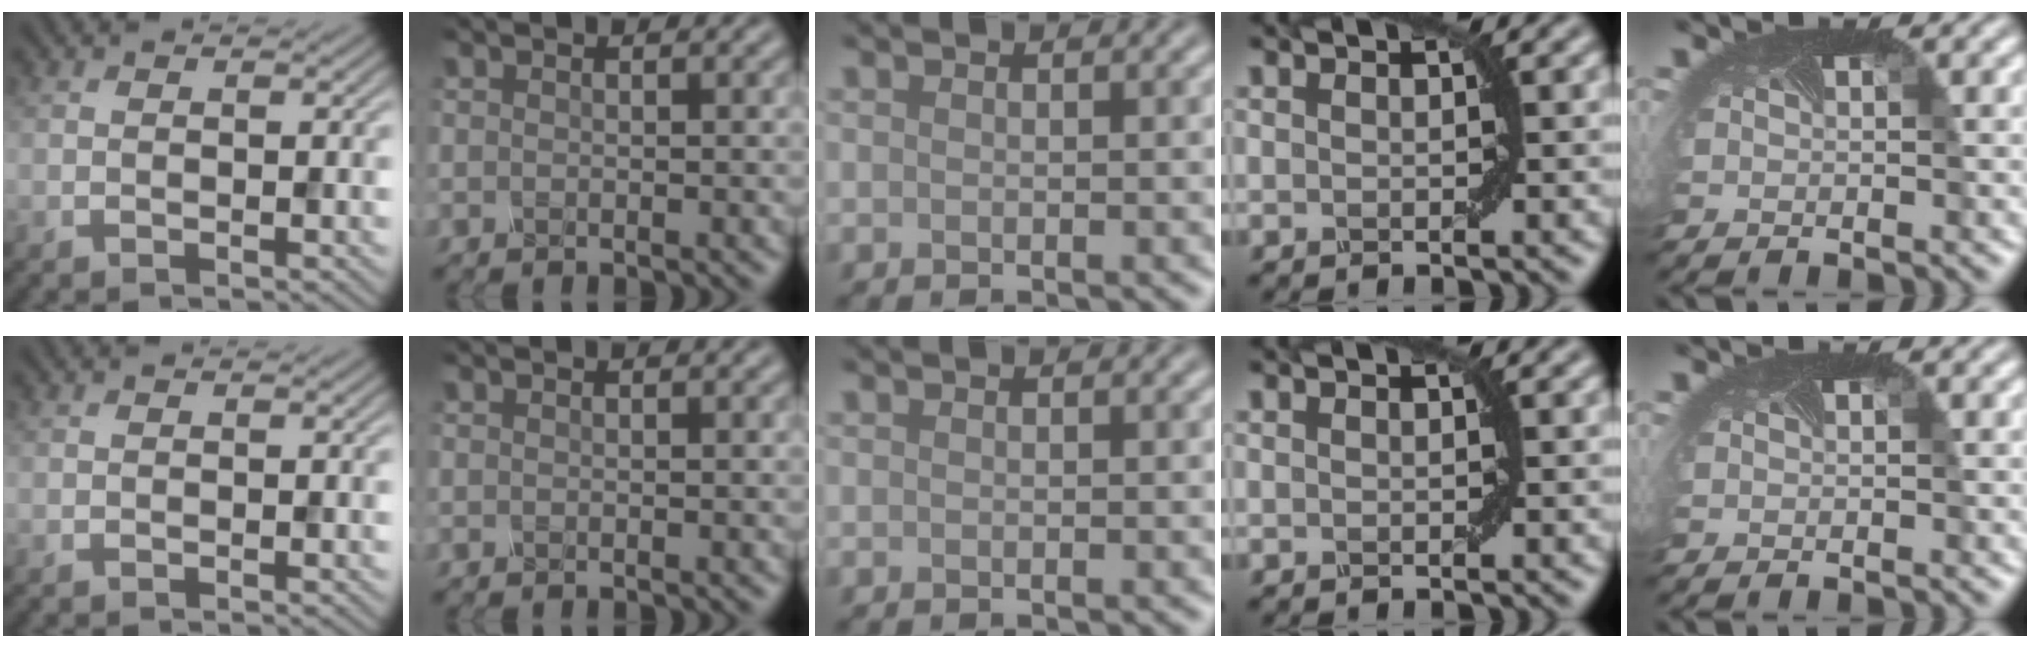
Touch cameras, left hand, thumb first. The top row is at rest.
{}